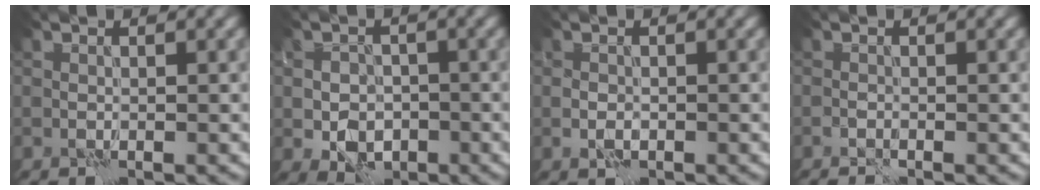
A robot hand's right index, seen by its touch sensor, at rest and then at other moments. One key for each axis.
{"total": 4.2, "fx": -1.3, "fy": 3.2, "fz": 2.4, "tx": -0.033, "ty": -0.002, "tz": -0.022}
{"total": 1.0, "fx": -0.4, "fy": 0.7, "fz": 0.6, "tx": -0.011, "ty": 0.000, "tz": -0.006}
{"total": 0.9, "fx": -0.8, "fy": -0.1, "fz": 0.3, "tx": -0.008, "ty": 0.001, "tz": -0.018}